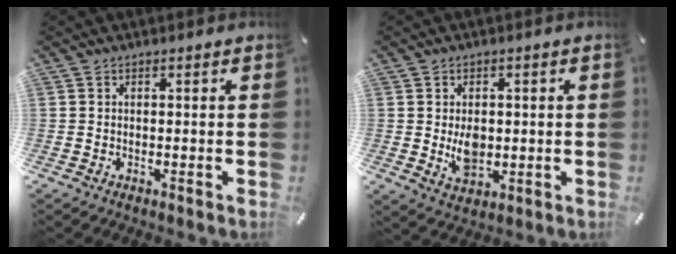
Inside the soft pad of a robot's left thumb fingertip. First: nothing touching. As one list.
[{"total": 6.2, "force": [-0.1, 4.6, 4.1], "torque": [-0.074, -0.008, -0.006]}]